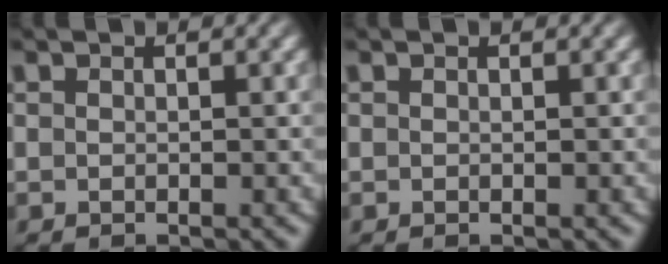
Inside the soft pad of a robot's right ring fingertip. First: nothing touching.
{"total": 0.0}